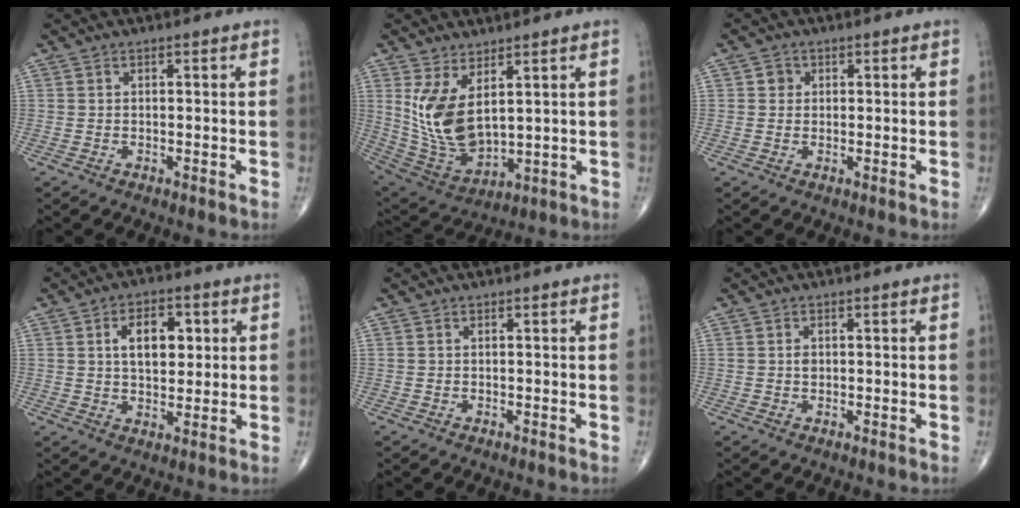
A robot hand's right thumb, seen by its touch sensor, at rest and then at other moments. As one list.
[{"total": 12.6, "force": [3.8, 6.2, 10.3], "torque": [-0.197, -0.031, 0.099]}, {"total": 1.7, "force": [0.4, 1.6, 0.5], "torque": [0.001, 0.001, 0.003]}, {"total": 9.1, "force": [2.3, 5.4, 6.9], "torque": [-0.082, -0.003, 0.039]}, {"total": 0.0}, {"total": 1.2, "force": [0.1, 0.9, 0.8], "torque": [-0.010, 0.001, 0.003]}]